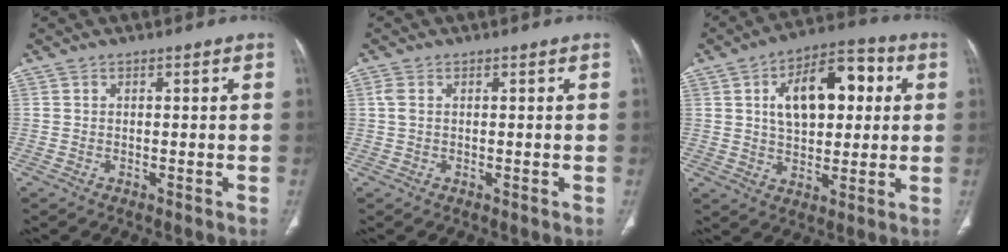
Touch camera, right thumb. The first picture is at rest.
{"total": 1.6, "force": [0.3, 0.8, 1.3], "torque": [-0.042, 0.008, 0.008]}
{"total": 15.7, "force": [3.8, 8.8, 12.5], "torque": [-0.164, 0.015, 0.057]}